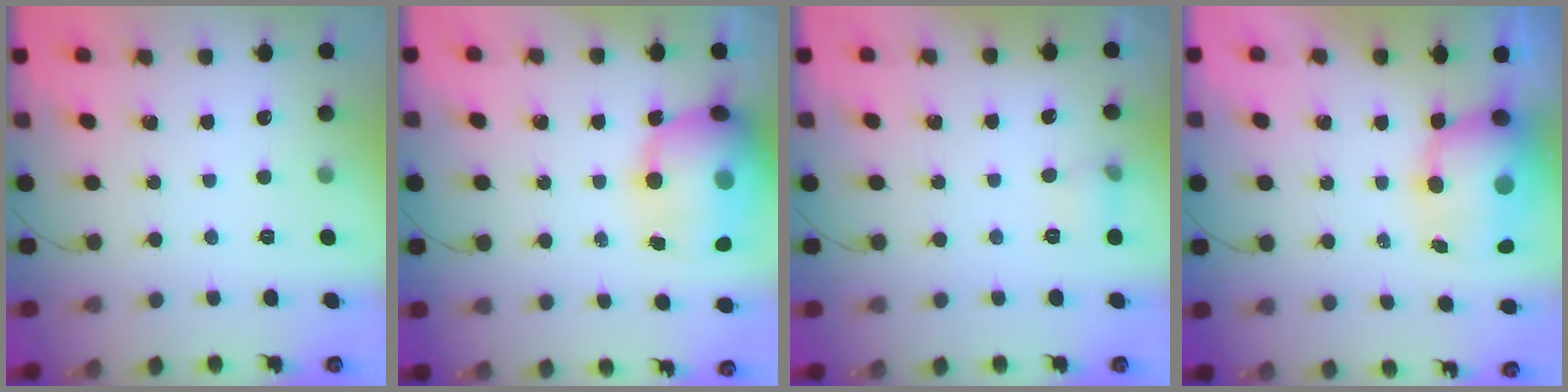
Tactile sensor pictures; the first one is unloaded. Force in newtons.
{"total": 20.7, "press": 20.1, "slide": 5.1}
{"total": 6.6, "press": 6.3, "slide": 2.0}
{"total": 13.0, "press": 12.4, "slide": 3.8}